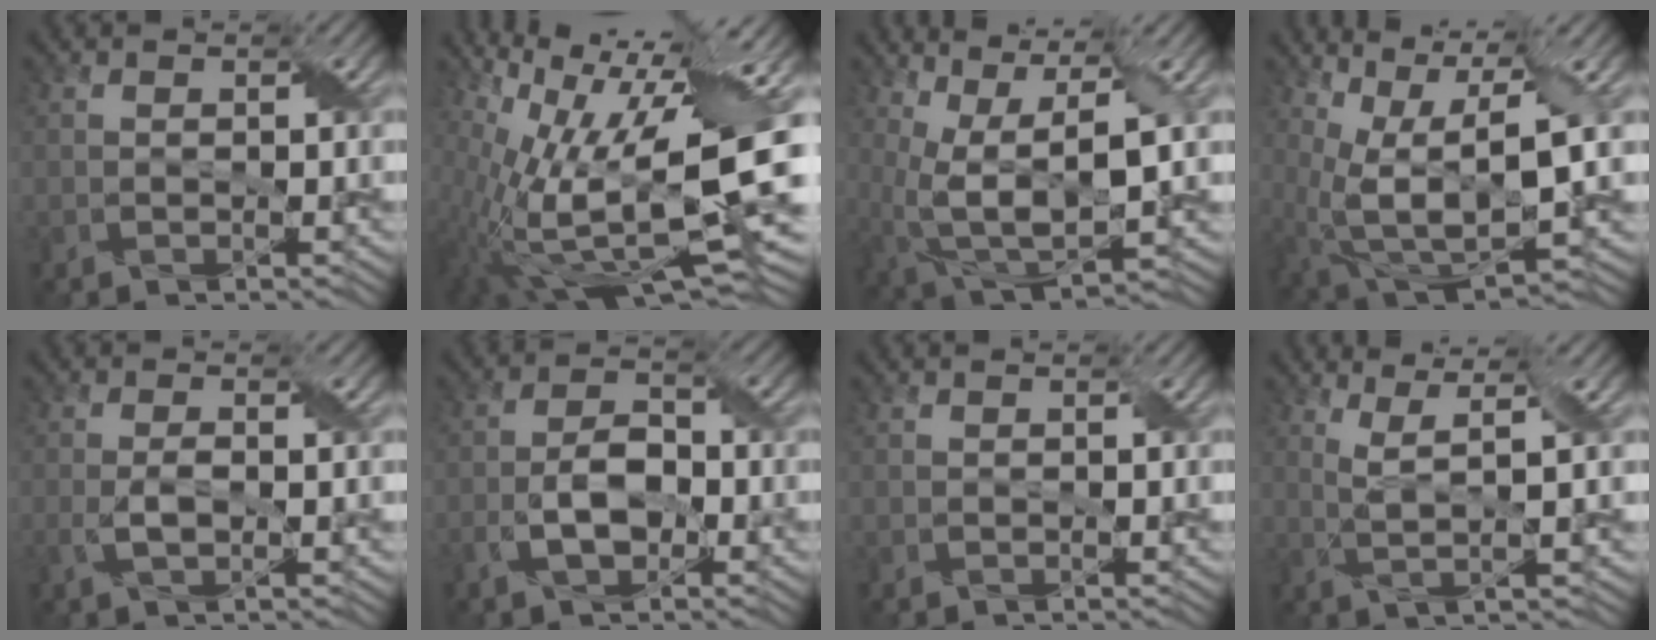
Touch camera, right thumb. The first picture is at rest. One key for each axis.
{"total": 17.5, "fx": 0.7, "fy": 6.1, "fz": 16.4, "tx": -0.317, "ty": -0.015, "tz": 0.024}
{"total": 10.8, "fx": 2.3, "fy": 4.1, "fz": 9.7, "tx": -0.214, "ty": 0.001, "tz": 0.047}
{"total": 13.1, "fx": 3.5, "fy": 5.5, "fz": 11.3, "tx": -0.233, "ty": 0.000, "tz": 0.082}
{"total": 2.6, "fx": -0.4, "fy": 0.9, "fz": 2.4, "tx": -0.053, "ty": 0.001, "tz": -0.007}
{"total": 5.0, "fx": -1.8, "fy": 2.6, "fz": 3.8, "tx": -0.078, "ty": 0.007, "tz": -0.037}
{"total": 0.0}
{"total": 4.4, "fx": 1.9, "fy": 0.4, "fz": 3.9, "tx": -0.088, "ty": 0.006, "tz": 0.043}